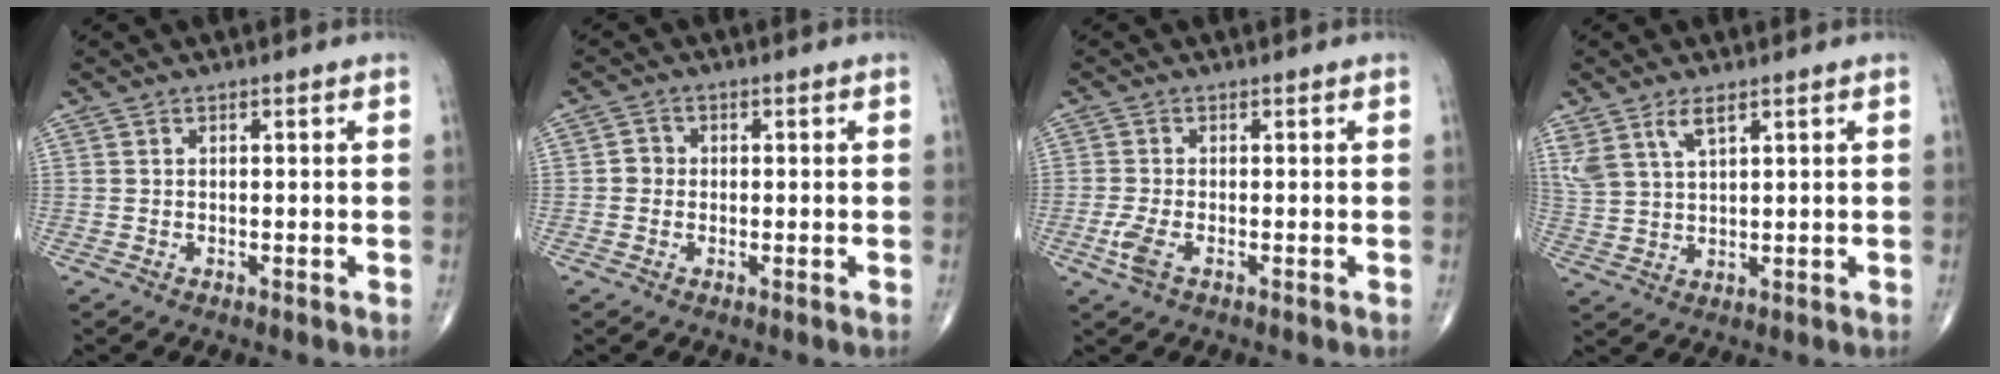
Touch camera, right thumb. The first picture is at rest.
{"total": 2.1, "force": [-0.2, 1.9, 0.7], "torque": [0.002, 0.007, -0.008]}
{"total": 2.9, "force": [-1.0, 1.1, 2.4], "torque": [-0.065, 0.001, -0.021]}
{"total": 6.2, "force": [3.8, 2.4, 4.3], "torque": [-0.093, -0.008, 0.083]}